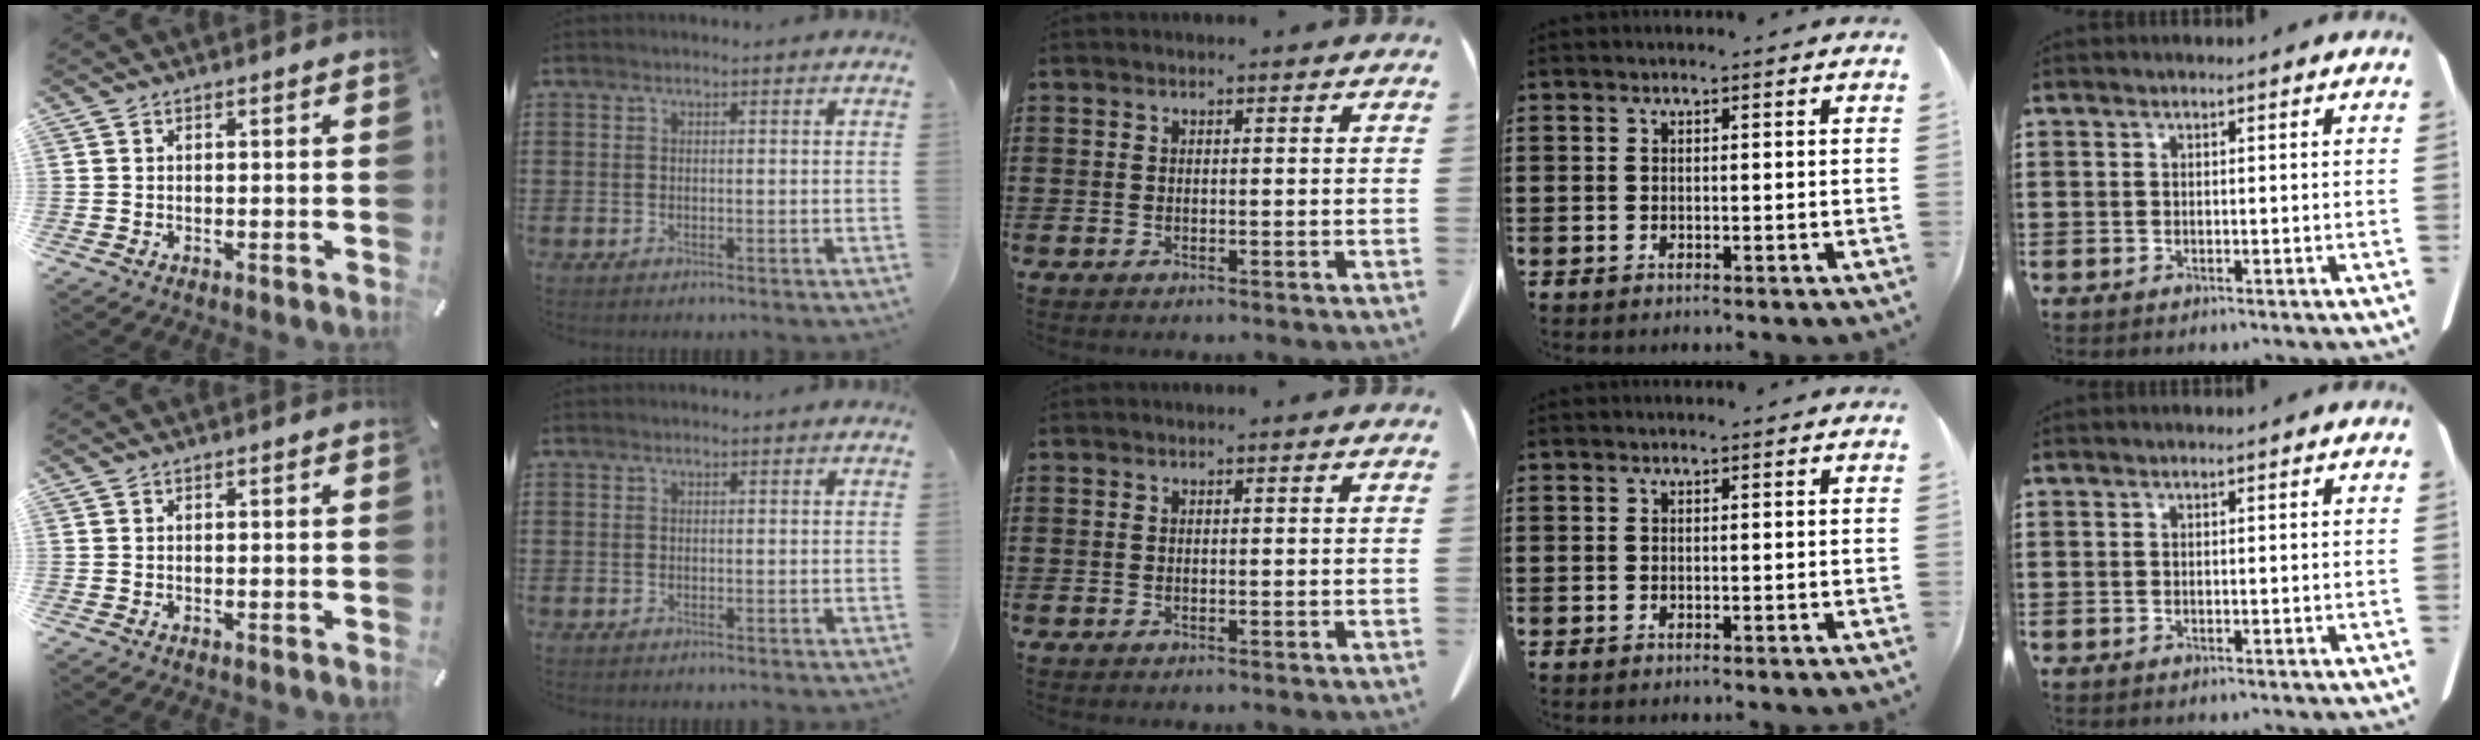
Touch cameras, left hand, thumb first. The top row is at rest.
{}